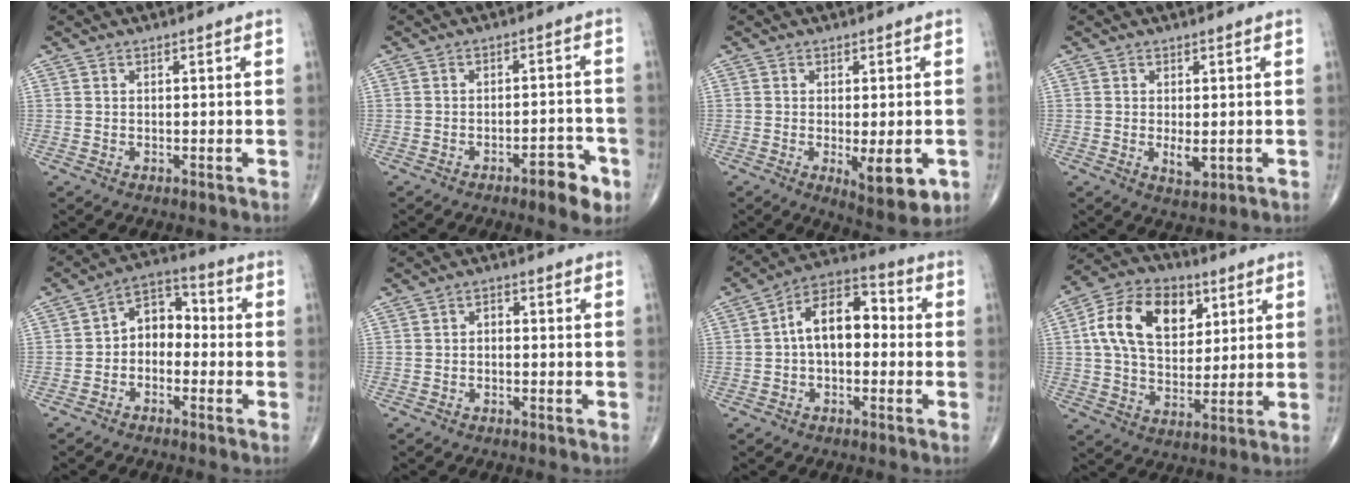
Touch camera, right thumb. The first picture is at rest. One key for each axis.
{"total": 6.6, "fx": -3.7, "fy": 2.3, "fz": 4.9, "tx": -0.054, "ty": 0.026, "tz": -0.047}
{"total": 8.6, "fx": -2.3, "fy": 3.0, "fz": 7.7, "tx": -0.097, "ty": -0.018, "tz": -0.027}
{"total": 3.0, "fx": -0.3, "fy": 1.5, "fz": 2.6, "tx": -0.039, "ty": -0.007, "tz": 0.001}
{"total": 7.5, "fx": -1.5, "fy": 5.5, "fz": 4.9, "tx": -0.050, "ty": 0.040, "tz": -0.047}
{"total": 1.5, "fx": -0.4, "fy": 1.0, "fz": 1.0, "tx": -0.009, "ty": 0.010, "tz": -0.012}
{"total": 11.4, "fx": -0.1, "fy": 6.9, "fz": 9.1, "tx": -0.126, "ty": 0.042, "tz": -0.016}
{"total": 17.3, "fx": 5.2, "fy": 11.4, "fz": 11.9, "tx": -0.185, "ty": -0.001, "tz": 0.088}